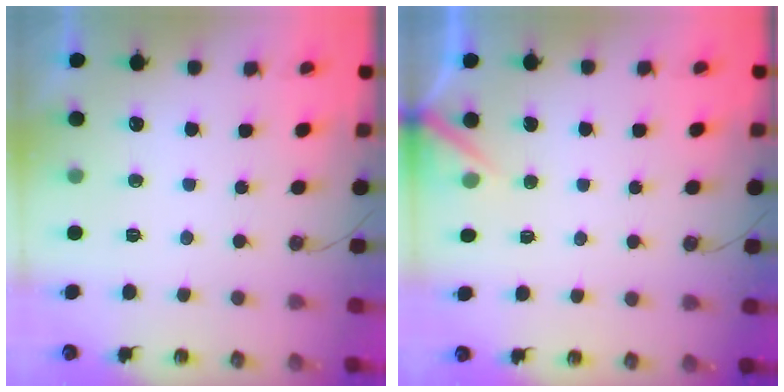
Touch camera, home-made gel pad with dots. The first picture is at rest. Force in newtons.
{"total": 5.1, "press": 5.1, "slide": 0.3}